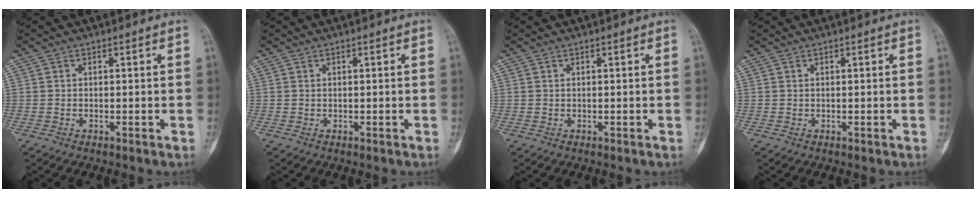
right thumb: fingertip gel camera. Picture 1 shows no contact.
{"total": 0.0}
{"total": 0.0}
{"total": 0.0}